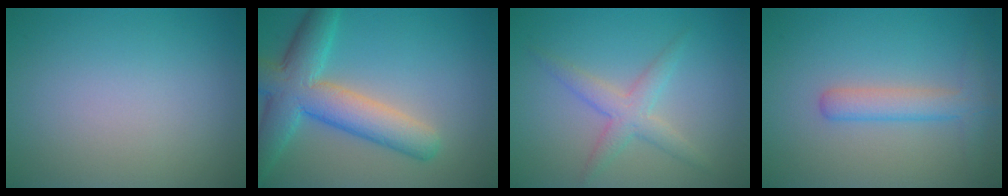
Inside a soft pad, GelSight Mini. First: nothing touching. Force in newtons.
{"total": 7.5, "press": 7.5, "slide": 0.4}
{"total": 2.8, "press": 2.8, "slide": 0.0}
{"total": 3.0, "press": 3.0, "slide": 0.0}